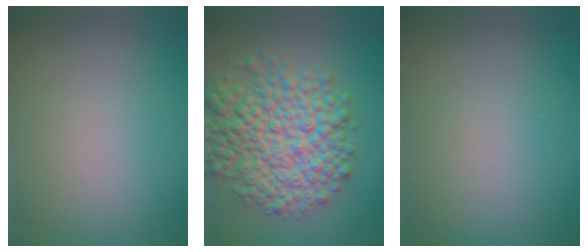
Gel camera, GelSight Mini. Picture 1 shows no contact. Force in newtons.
{"total": 8.8, "press": 8.8, "slide": 0.2}
{"total": 0.0}